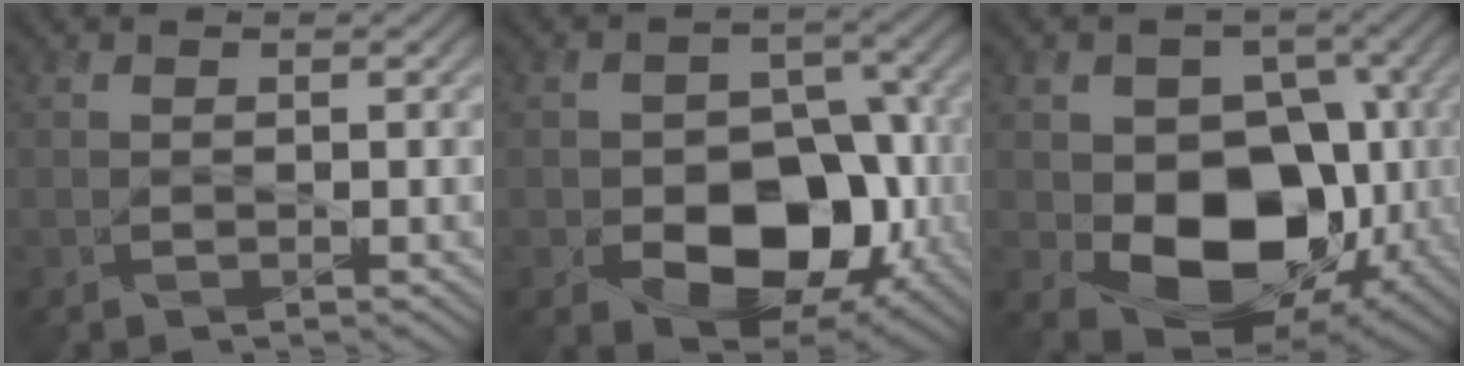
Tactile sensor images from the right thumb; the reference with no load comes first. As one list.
[{"total": 11.8, "force": [-3.8, 7.9, 7.8], "torque": [-0.112, -0.013, -0.061]}, {"total": 12.6, "force": [-2.2, 9.3, 8.3], "torque": [-0.123, -0.017, -0.040]}]